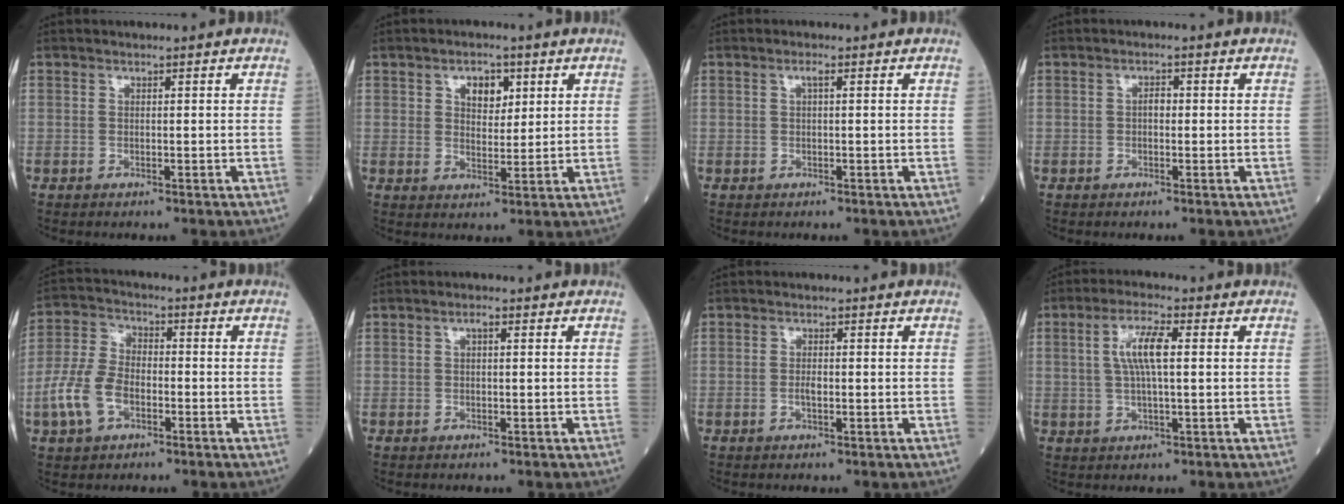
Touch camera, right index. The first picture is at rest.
{"total": 4.4, "force": [2.0, 2.6, 3.0], "torque": [-0.045, 0.006, 0.033]}
{"total": 0.9, "force": [0.3, 0.1, 0.9], "torque": [-0.019, 0.003, 0.002]}
{"total": 1.2, "force": [-0.1, 0.6, 1.0], "torque": [-0.014, 0.004, -0.006]}
{"total": 8.6, "force": [-3.3, 5.0, 6.1], "torque": [-0.155, 0.011, -0.067]}
{"total": 0.9, "force": [0.2, 0.3, 0.8], "torque": [-0.013, 0.005, 0.001]}
{"total": 1.3, "force": [-0.3, 0.4, 1.2], "torque": [-0.023, 0.001, -0.005]}
{"total": 6.1, "force": [1.1, 1.0, 5.9], "torque": [-0.121, 0.009, 0.020]}